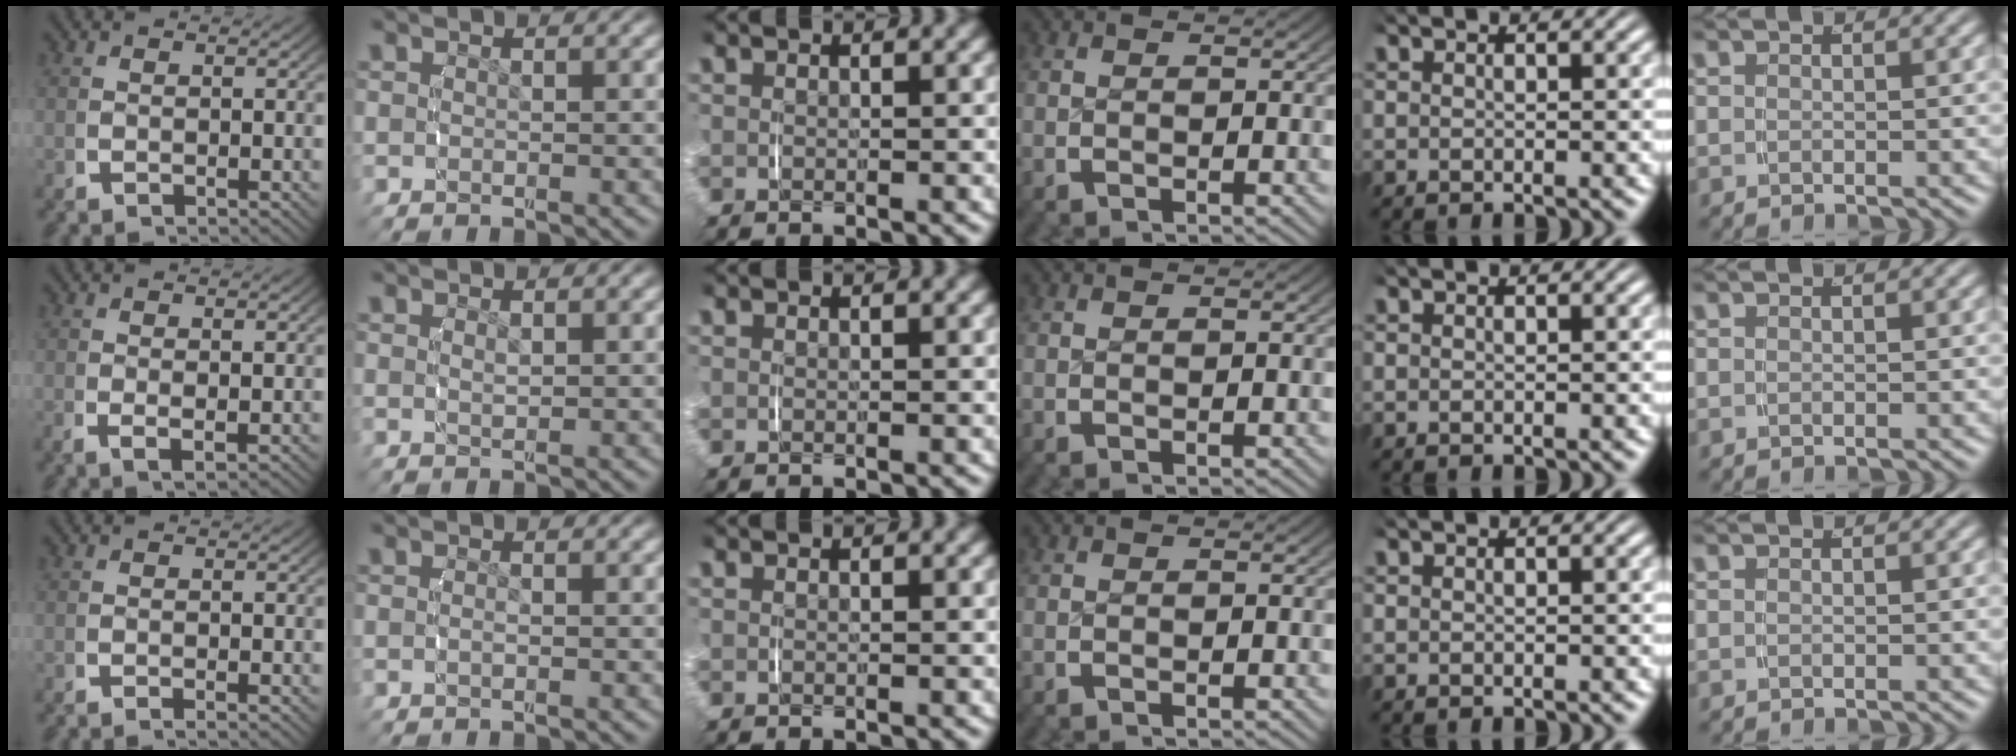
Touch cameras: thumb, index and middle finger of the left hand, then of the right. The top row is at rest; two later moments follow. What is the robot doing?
{"motion": "lift_and_place", "object": "pen bag"}